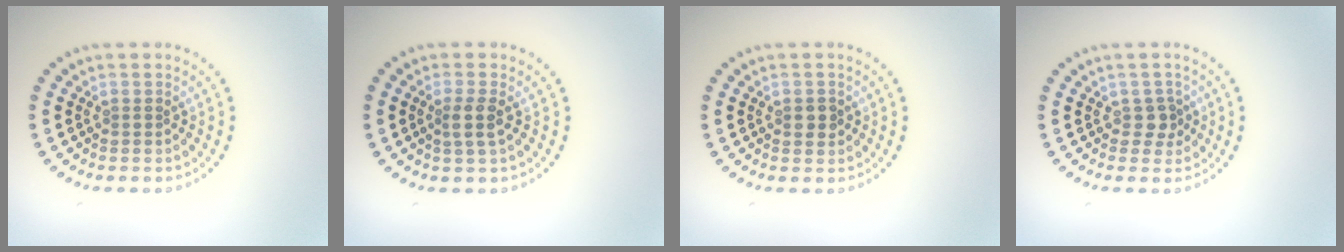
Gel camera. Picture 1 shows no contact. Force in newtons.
{"total": 1.9, "press": 1.6, "slide": 1.0}
{"total": 1.5, "press": 1.5, "slide": 0.0}
{"total": 1.6, "press": 1.4, "slide": 0.8}